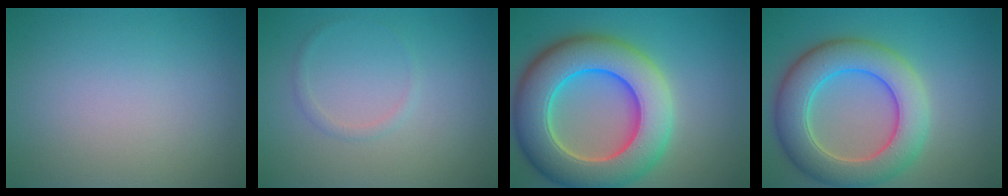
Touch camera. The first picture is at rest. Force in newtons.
{"total": 0.8, "press": 0.8, "slide": 0.0}
{"total": 11.8, "press": 11.7, "slide": 0.9}
{"total": 8.1, "press": 8.1, "slide": 0.5}